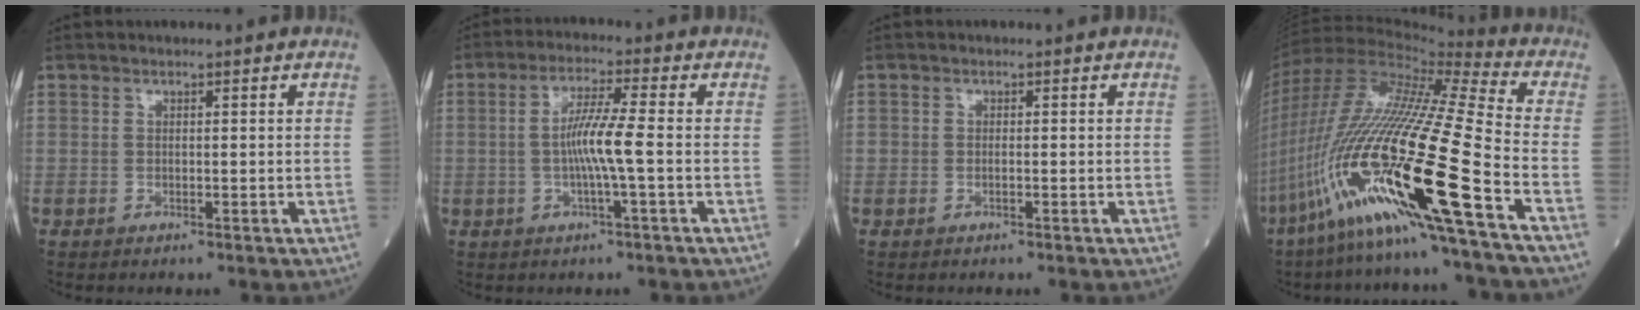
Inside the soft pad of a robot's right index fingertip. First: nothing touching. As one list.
[{"total": 6.4, "force": [-0.7, -0.4, 6.3], "torque": [-0.124, 0.004, -0.016]}, {"total": 0.6, "force": [-0.2, 0.4, 0.4], "torque": [-0.006, 0.003, 0.000]}, {"total": 28.6, "force": [-12.5, 0.7, 25.7], "torque": [-0.531, -0.063, -0.236]}]